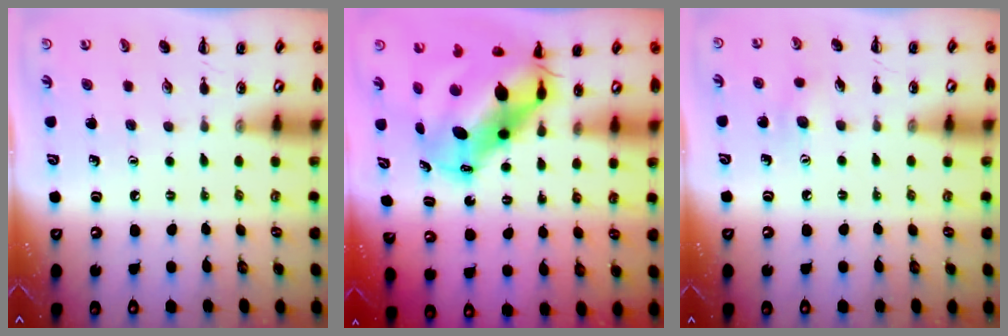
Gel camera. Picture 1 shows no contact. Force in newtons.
{"total": 12.7, "press": 12.4, "slide": 2.9}
{"total": 5.3, "press": 5.1, "slide": 1.4}